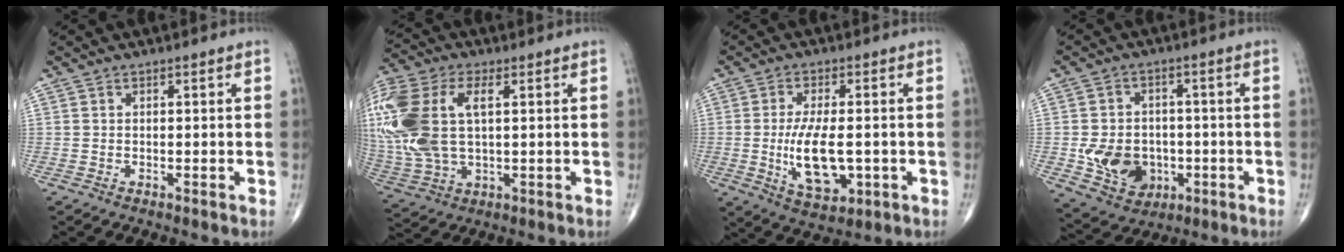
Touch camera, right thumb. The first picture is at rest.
{"total": 21.8, "force": [4.1, 12.1, 17.7], "torque": [-0.449, 0.013, 0.078]}
{"total": 11.0, "force": [-1.6, 5.1, 9.6], "torque": [-0.166, -0.010, -0.018]}
{"total": 10.7, "force": [-2.1, 8.6, 6.1], "torque": [-0.068, 0.005, -0.023]}